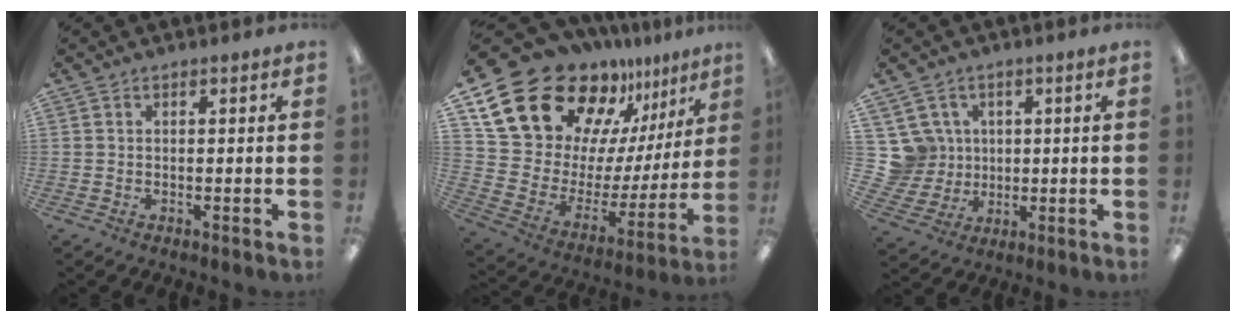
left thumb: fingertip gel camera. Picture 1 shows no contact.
{"total": 23.9, "force": [17.8, 12.4, 10.0], "torque": [-0.184, -0.127, 0.334]}
{"total": 9.6, "force": [3.0, 9.0, 1.5], "torque": [-0.069, -0.006, 0.069]}